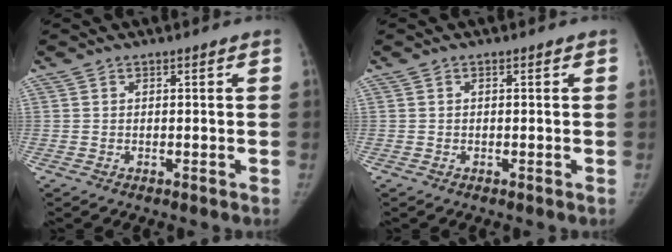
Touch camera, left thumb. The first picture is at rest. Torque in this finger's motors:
{"motor_torque": [0.02, 0.02, -0.04, -0.04, 0.00]}